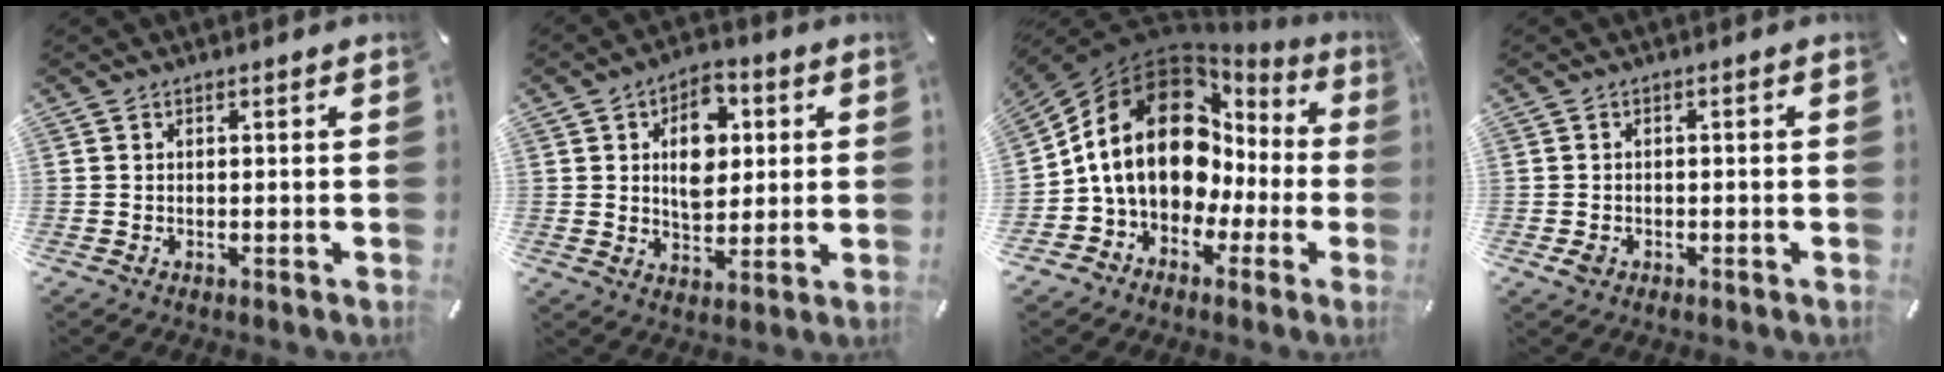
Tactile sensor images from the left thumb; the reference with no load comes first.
{"total": 11.0, "force": [2.7, 7.9, 7.2], "torque": [-0.095, 0.000, 0.043]}
{"total": 20.8, "force": [4.3, 15.2, 13.5], "torque": [-0.255, -0.030, 0.077]}
{"total": 1.9, "force": [-0.9, 1.3, 1.0], "torque": [-0.019, 0.003, -0.016]}